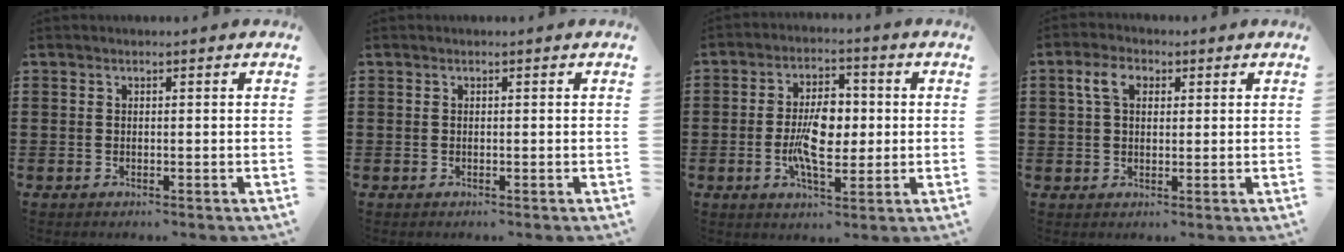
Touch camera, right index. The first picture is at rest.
{"total": 0.0}
{"total": 8.0, "force": [-0.6, 3.9, 6.9], "torque": [-0.136, 0.002, -0.019]}
{"total": 4.3, "force": [1.6, 2.6, 3.0], "torque": [-0.070, 0.014, 0.025]}